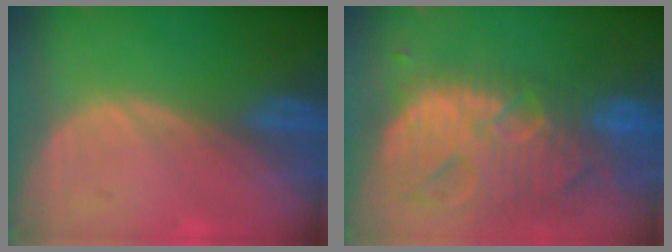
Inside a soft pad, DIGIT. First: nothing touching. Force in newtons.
{"total": 13.9, "press": 11.7, "slide": 7.4}